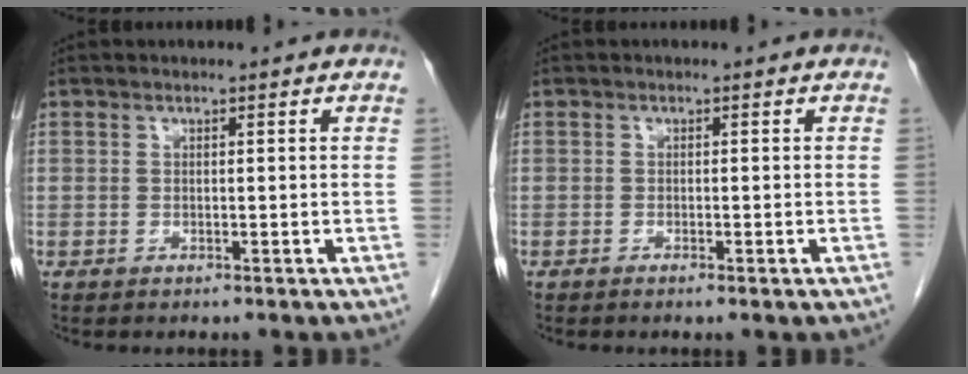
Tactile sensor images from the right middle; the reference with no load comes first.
{"total": 1.4, "force": [-1.0, 0.1, 1.0], "torque": [-0.015, -0.002, -0.011]}